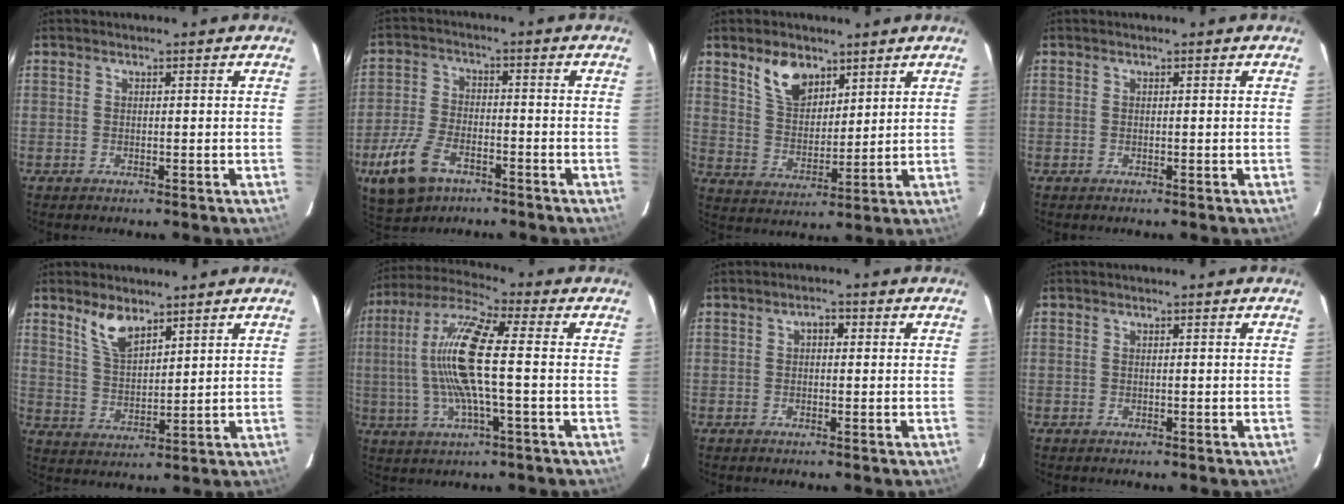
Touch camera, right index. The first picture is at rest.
{"total": 10.9, "force": [-6.3, 6.1, 6.5], "torque": [-0.158, -0.009, -0.116]}
{"total": 9.0, "force": [5.6, 5.2, 4.8], "torque": [-0.085, 0.011, 0.113]}
{"total": 0.0}
{"total": 7.0, "force": [4.9, 2.9, 4.1], "torque": [-0.075, 0.002, 0.102]}
{"total": 14.5, "force": [0.0, 2.1, 14.4], "torque": [-0.282, 0.008, -0.007]}
{"total": 1.9, "force": [0.3, 1.3, 1.3], "torque": [-0.021, 0.008, 0.002]}
{"total": 0.0}